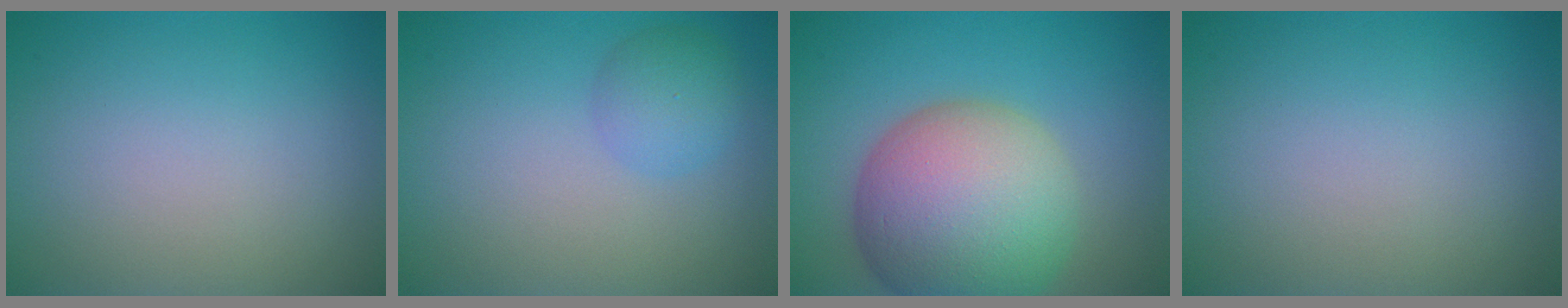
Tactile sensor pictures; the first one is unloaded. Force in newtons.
{"total": 2.5, "press": 2.5, "slide": 0.1}
{"total": 12.4, "press": 12.4, "slide": 0.7}
{"total": 0.0}